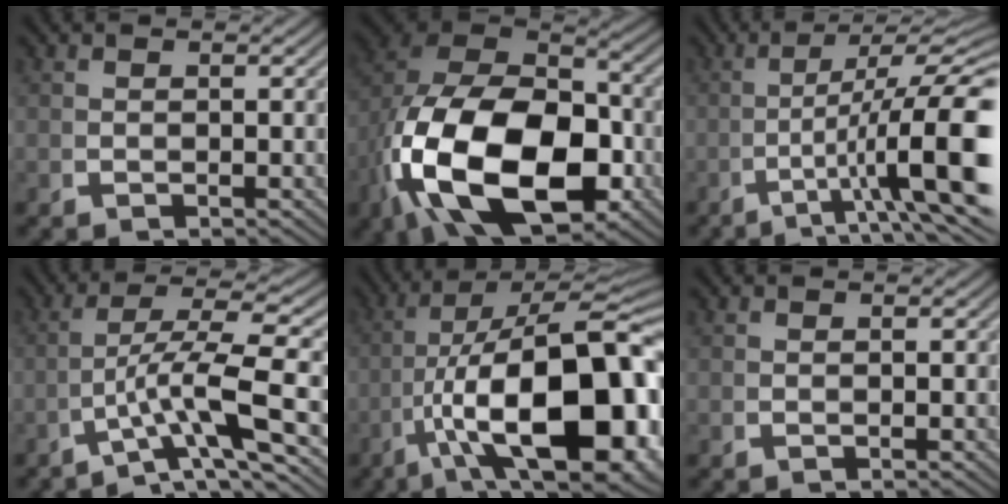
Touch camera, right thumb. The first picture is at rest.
{"total": 20.4, "force": [-2.0, 13.1, 15.5], "torque": [-0.354, -0.084, 0.012]}
{"total": 10.0, "force": [-1.3, 3.9, 9.1], "torque": [-0.150, -0.022, -0.006]}
{"total": 7.4, "force": [-2.1, 2.6, 6.6], "torque": [-0.125, -0.025, -0.016]}
{"total": 19.6, "force": [-3.0, 10.0, 16.6], "torque": [-0.302, -0.090, 0.013]}
{"total": 0.0}